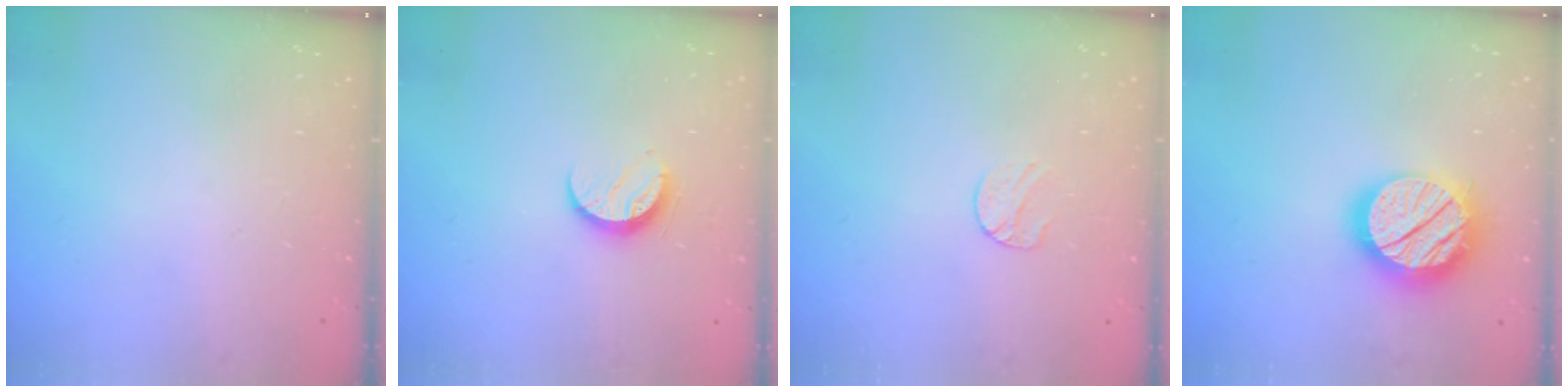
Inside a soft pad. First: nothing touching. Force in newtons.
{"total": 6.9, "press": 6.9, "slide": 0.7}
{"total": 5.8, "press": 5.8, "slide": 0.6}
{"total": 19.3, "press": 19.3, "slide": 1.5}